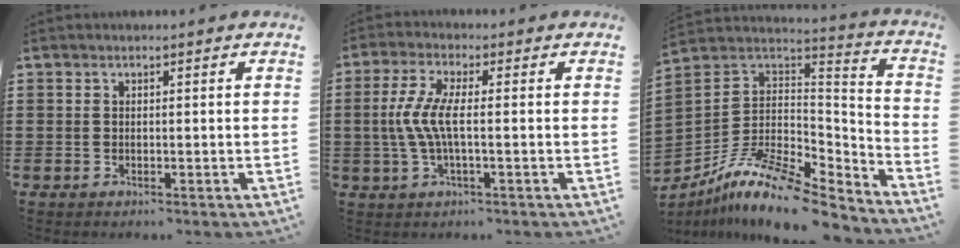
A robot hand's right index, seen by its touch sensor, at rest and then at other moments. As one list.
[{"total": 6.1, "force": [-0.5, 1.2, 5.9], "torque": [-0.142, -0.013, -0.022]}, {"total": 12.8, "force": [-8.8, 4.4, 8.2], "torque": [-0.170, 0.018, -0.169]}]